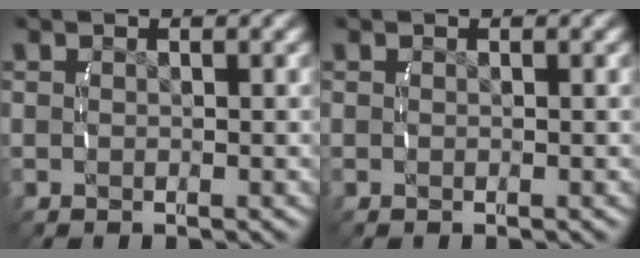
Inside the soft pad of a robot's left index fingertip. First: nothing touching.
{"total": 0.0}